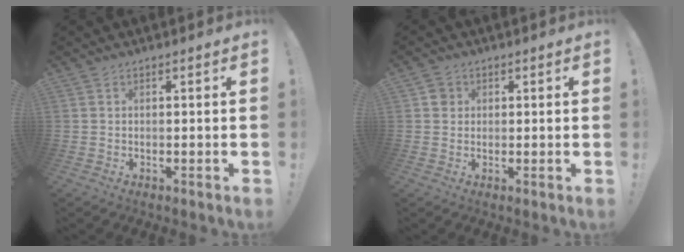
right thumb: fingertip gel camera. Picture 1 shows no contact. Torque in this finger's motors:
{"motor_torque": [0.31, 0.61, 0.06, 0.14, -0.03]}